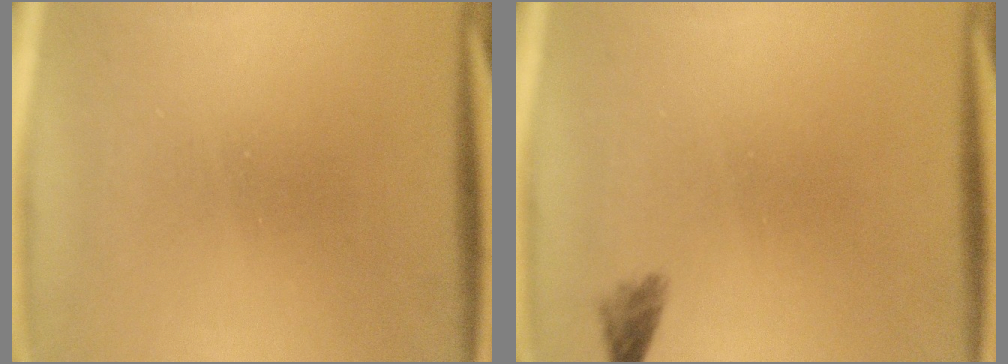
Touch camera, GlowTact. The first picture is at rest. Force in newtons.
{"total": 1.6}